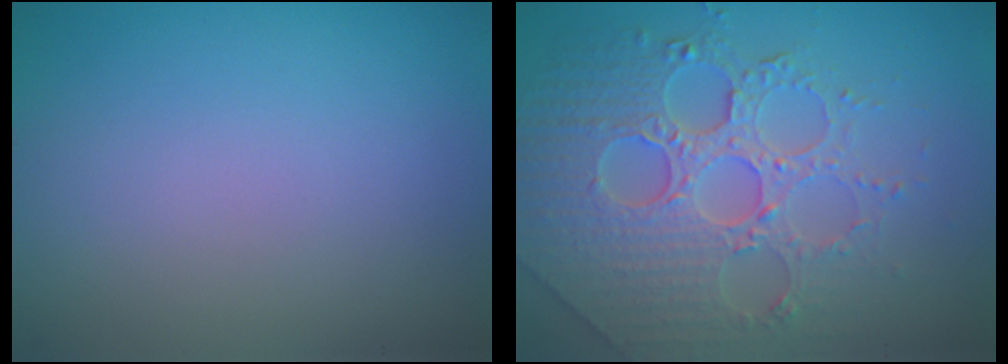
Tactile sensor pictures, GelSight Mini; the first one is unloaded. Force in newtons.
{"total": 6.8, "press": 5.8, "slide": 3.6}